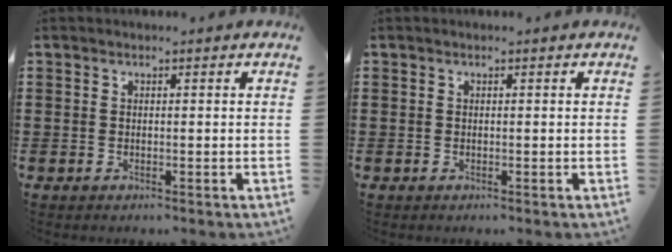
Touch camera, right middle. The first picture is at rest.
{"total": 0.0}